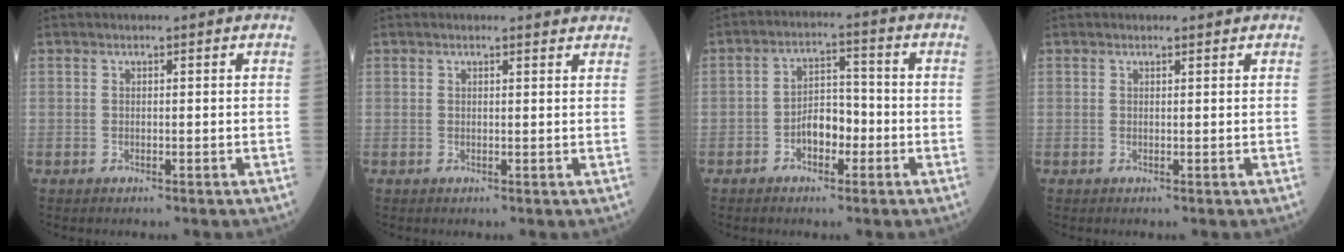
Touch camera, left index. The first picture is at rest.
{"total": 2.6, "force": [2.5, 0.3, 0.6], "torque": [-0.014, 0.004, 0.018]}
{"total": 5.2, "force": [-2.1, 2.8, 3.8], "torque": [-0.068, 0.016, -0.041]}
{"total": 0.5, "force": [0.5, 0.1, 0.1], "torque": [-0.011, -0.002, 0.006]}